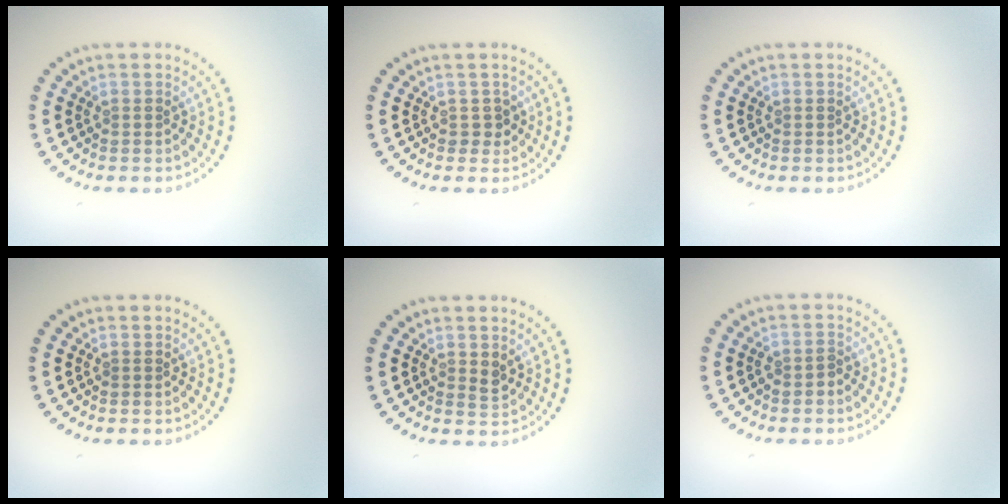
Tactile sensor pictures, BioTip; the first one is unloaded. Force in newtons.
{"total": 1.1, "press": 1.0, "slide": 0.5}
{"total": 0.0}
{"total": 0.0}
{"total": 1.1, "press": 1.0, "slide": 0.5}
{"total": 1.1, "press": 1.0, "slide": 0.4}